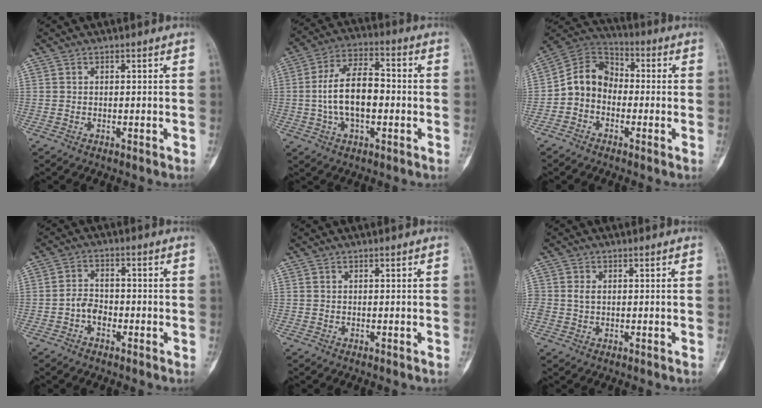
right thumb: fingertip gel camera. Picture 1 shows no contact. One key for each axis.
{"total": 12.5, "fx": -1.1, "fy": 6.6, "fz": 10.6, "tx": -0.189, "ty": 0.031, "tz": -0.024}
{"total": 9.5, "fx": -1.9, "fy": 7.8, "fz": 4.9, "tx": -0.074, "ty": 0.048, "tz": -0.053}
{"total": 3.8, "fx": -1.6, "fy": 2.7, "fz": 2.1, "tx": -0.026, "ty": 0.016, "tz": -0.036}
{"total": 0.0}
{"total": 1.7, "fx": 0.0, "fy": 1.2, "fz": 1.2, "tx": -0.022, "ty": 0.003, "tz": 0.002}